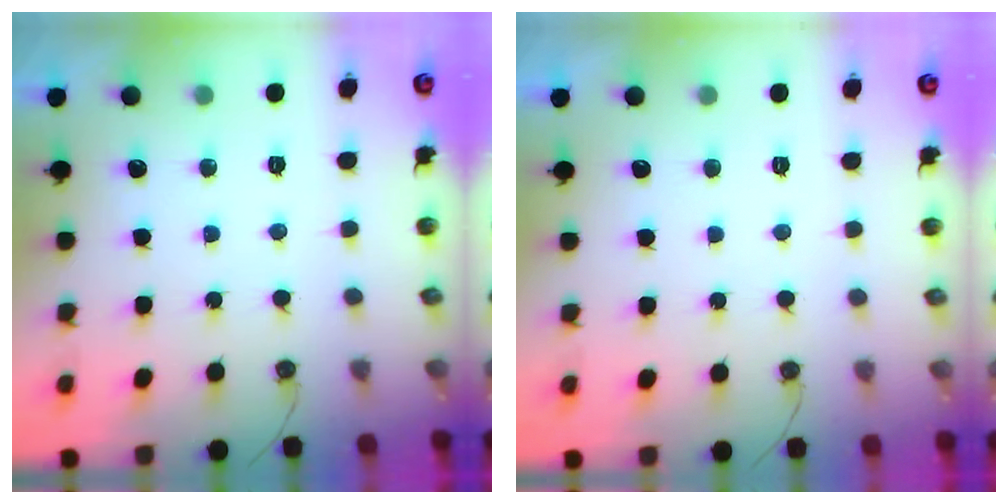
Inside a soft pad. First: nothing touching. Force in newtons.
{"total": 0.0}